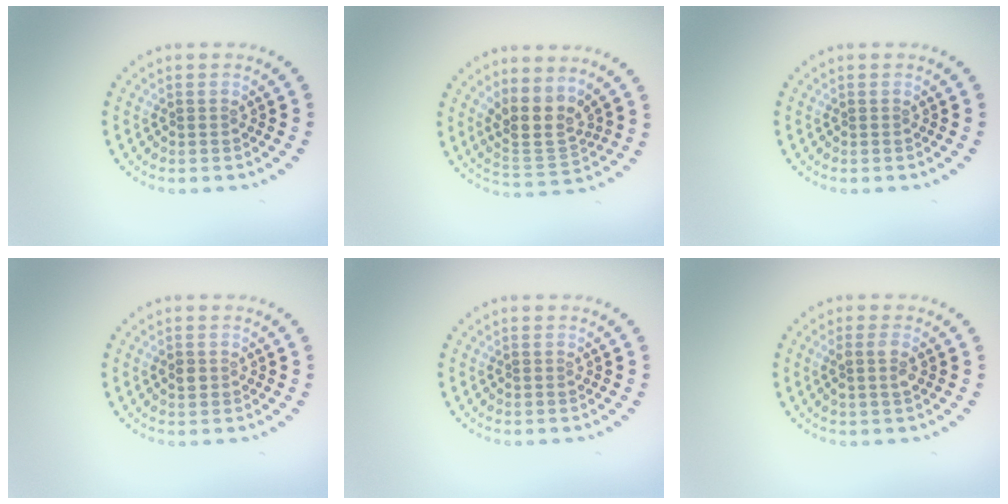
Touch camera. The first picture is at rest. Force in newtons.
{"total": 3.9, "press": 3.3, "slide": 2.1}
{"total": 0.0}
{"total": 1.0, "press": 1.0, "slide": 0.3}
{"total": 0.0}
{"total": 1.4, "press": 1.3, "slide": 0.6}